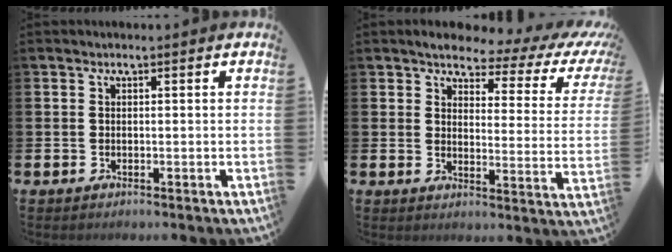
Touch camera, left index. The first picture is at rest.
{"total": 3.6, "force": [2.8, 1.5, 1.5], "torque": [-0.035, -0.031, 0.035]}